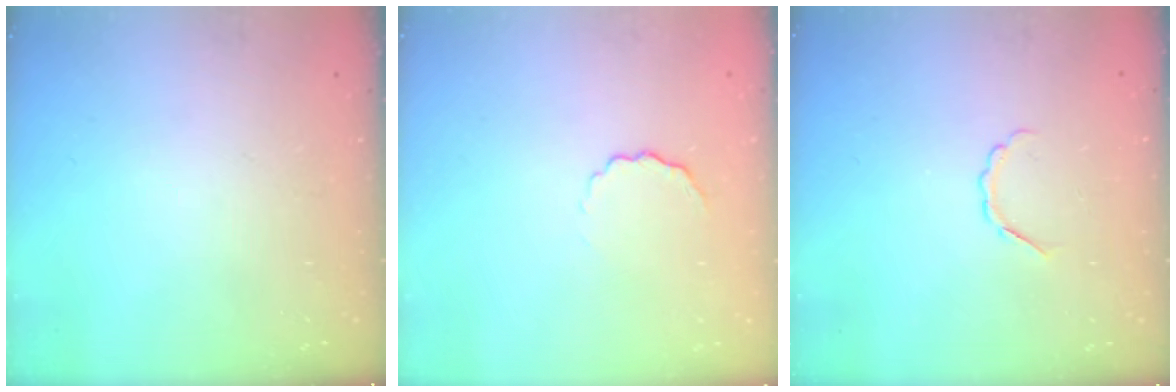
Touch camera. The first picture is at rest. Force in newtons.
{"total": 3.4, "press": 3.4, "slide": 0.7}
{"total": 3.5, "press": 3.4, "slide": 0.7}